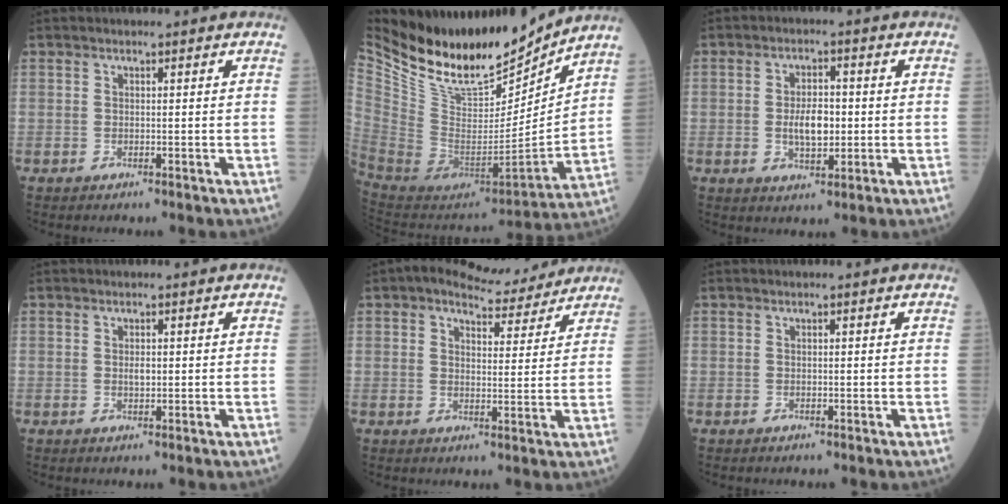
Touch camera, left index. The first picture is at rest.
{"total": 24.4, "force": [20.0, 7.1, 12.1], "torque": [-0.239, -0.027, 0.348]}
{"total": 5.3, "force": [-0.6, 2.5, 4.6], "torque": [-0.084, -0.001, -0.009]}
{"total": 1.0, "force": [-0.1, 0.6, 0.8], "torque": [-0.014, -0.004, -0.001]}
{"total": 7.4, "force": [6.5, 2.7, 2.3], "torque": [-0.035, 0.014, 0.087]}
{"total": 0.0}